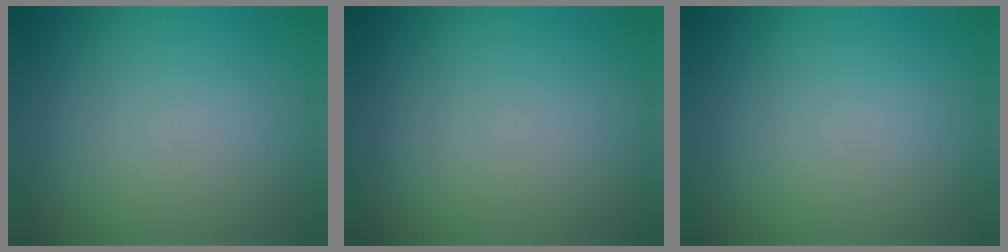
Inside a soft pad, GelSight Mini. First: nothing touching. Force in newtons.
{"total": 0.0}
{"total": 0.0}